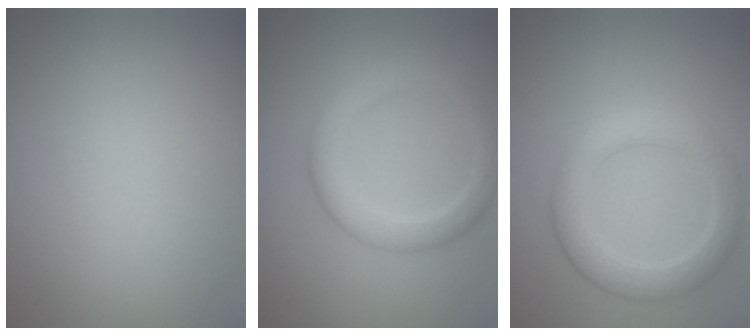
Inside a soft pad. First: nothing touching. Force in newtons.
{"total": 3.6, "press": 3.6, "slide": 0.0}
{"total": 4.1, "press": 4.1, "slide": 0.1}